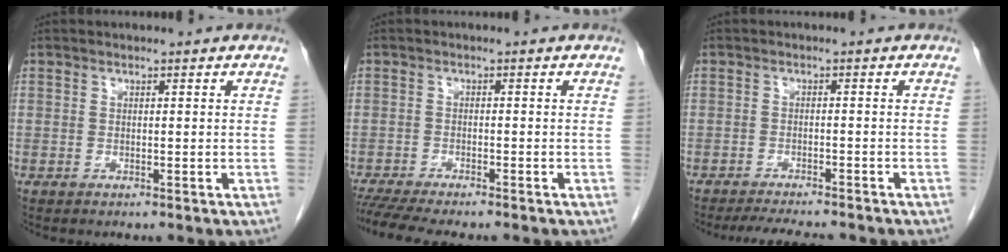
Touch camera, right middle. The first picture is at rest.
{"total": 9.0, "force": [-7.8, 0.8, 4.4], "torque": [-0.061, -0.013, -0.120]}
{"total": 7.6, "force": [-6.9, 0.9, 3.1], "torque": [-0.046, -0.014, -0.100]}